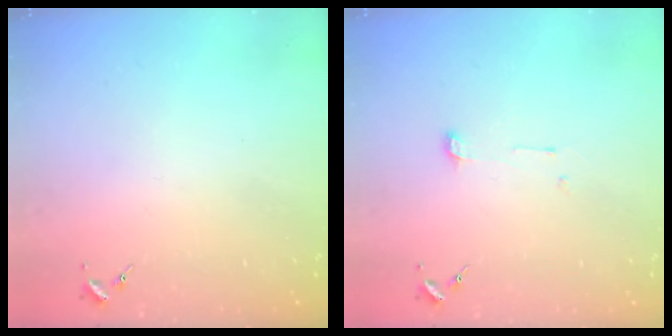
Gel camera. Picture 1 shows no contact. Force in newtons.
{"total": 3.8, "press": 3.8, "slide": 0.5}